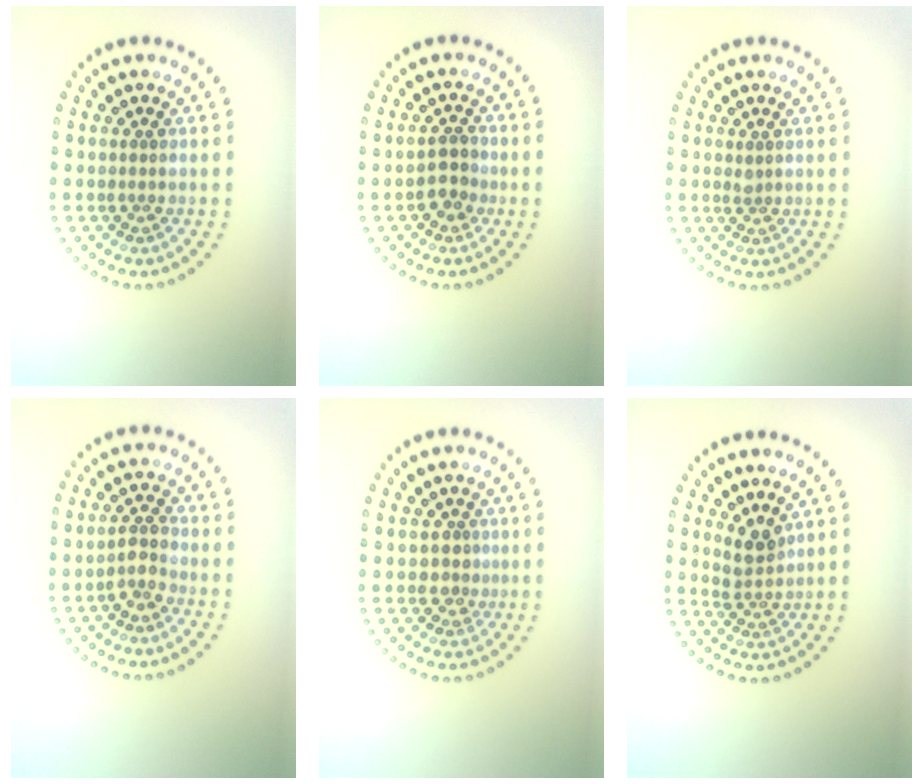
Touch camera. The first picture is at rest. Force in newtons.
{"total": 2.1, "press": 1.9, "slide": 0.7}
{"total": 0.7, "press": 0.6, "slide": 0.3}
{"total": 2.0, "press": 1.7, "slide": 1.0}
{"total": 1.5, "press": 1.1, "slide": 1.0}
{"total": 2.4, "press": 1.8, "slide": 1.6}